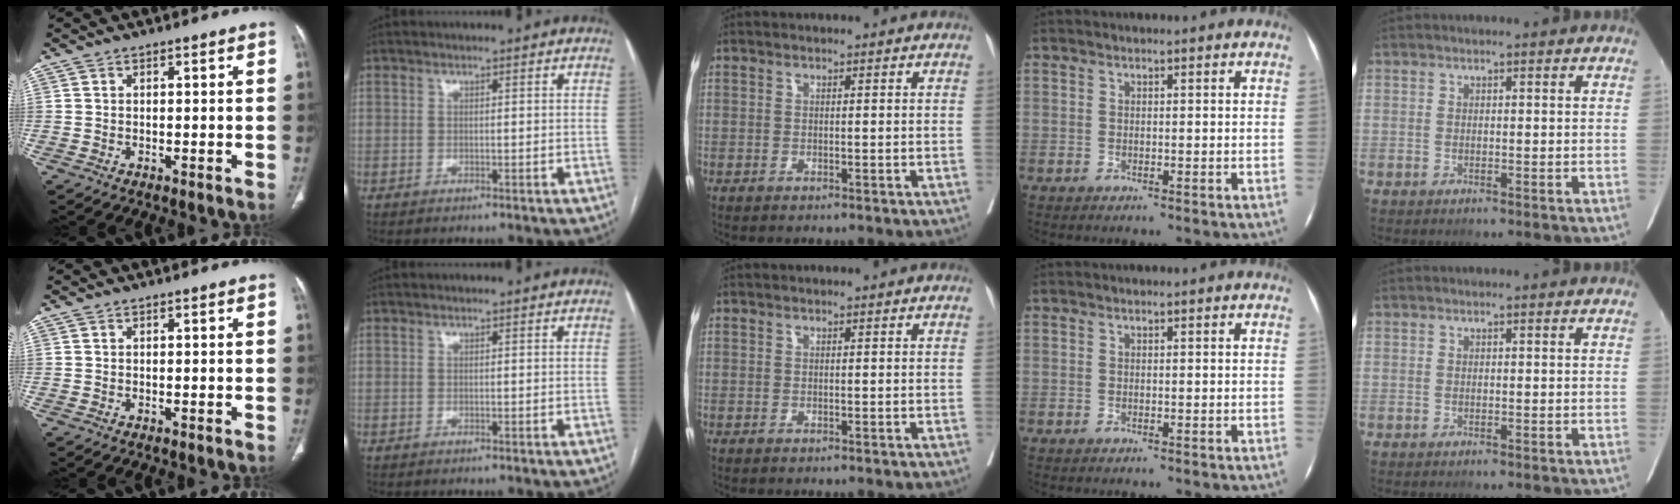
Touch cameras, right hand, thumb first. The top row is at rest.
{}